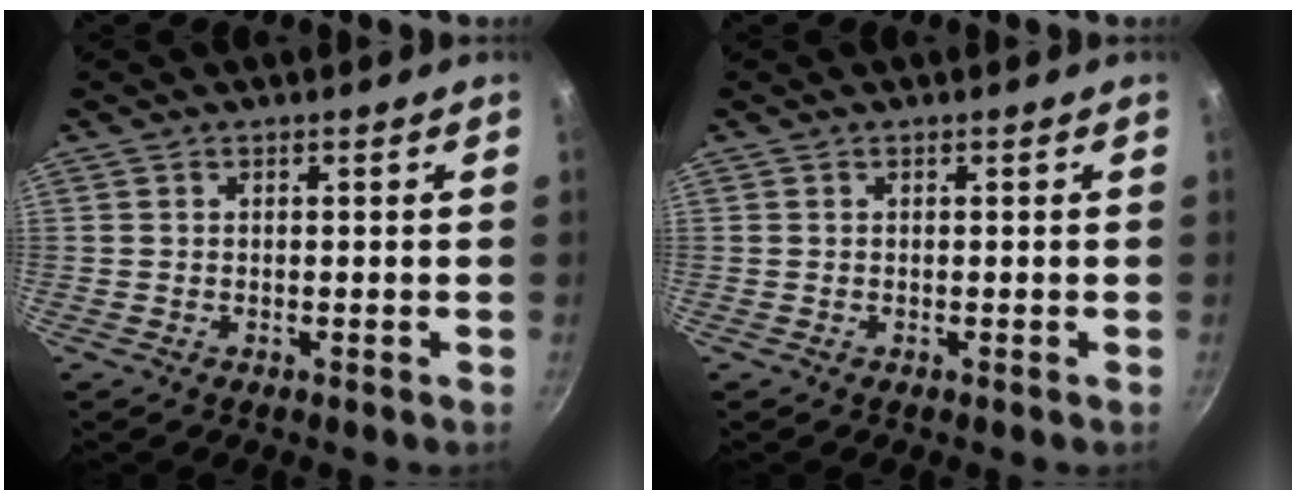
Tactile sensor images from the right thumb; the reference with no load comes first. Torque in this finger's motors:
{"motor_torque": [0.00, 0.00, -0.05, -0.05, 0.00]}